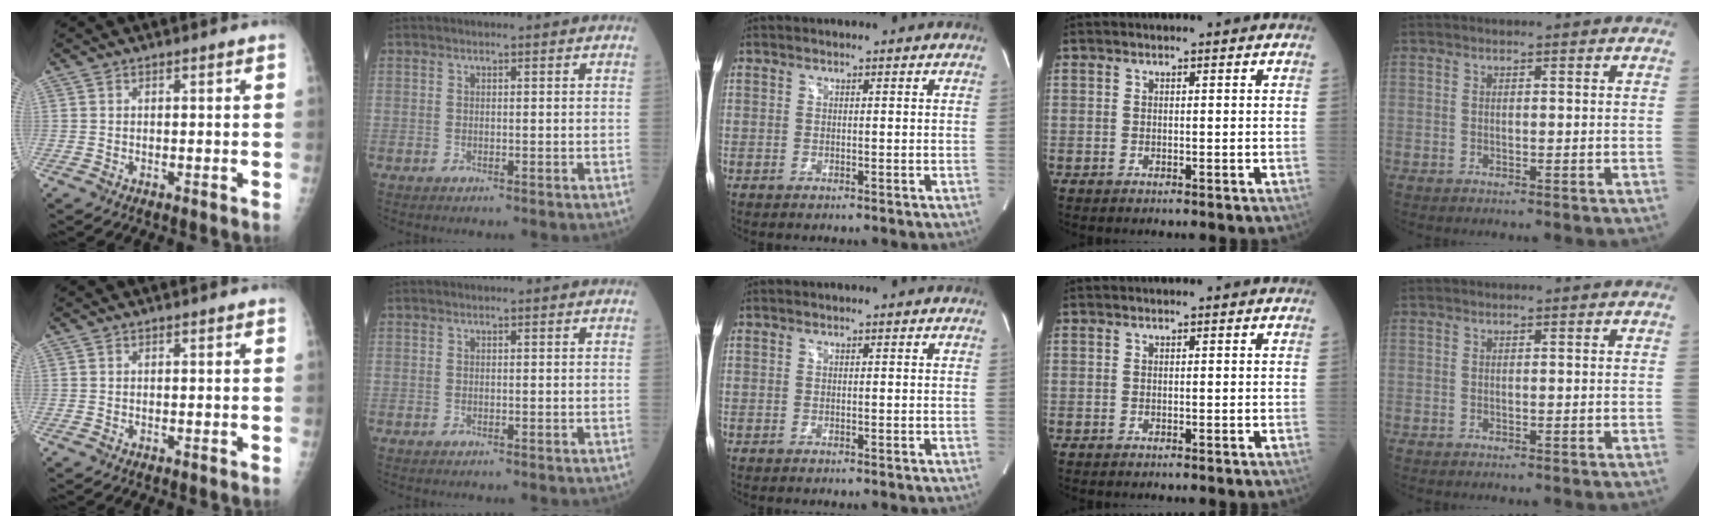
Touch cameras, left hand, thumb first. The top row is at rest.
{}